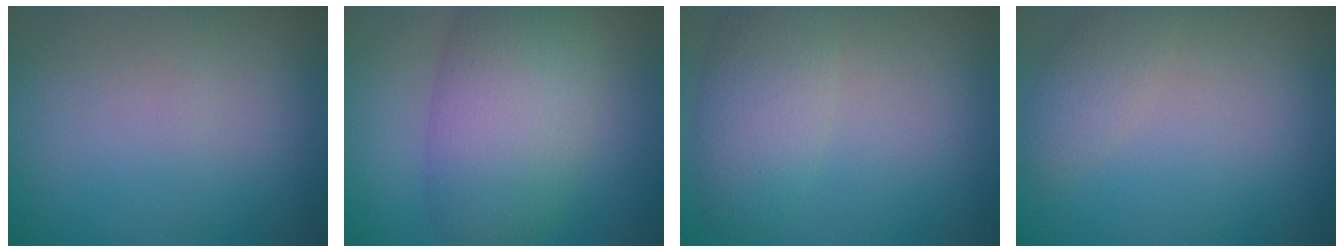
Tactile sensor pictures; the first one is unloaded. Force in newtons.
{"total": 7.8, "press": 7.8, "slide": 0.2}
{"total": 3.7, "press": 3.7, "slide": 0.2}
{"total": 1.9, "press": 1.9, "slide": 0.2}